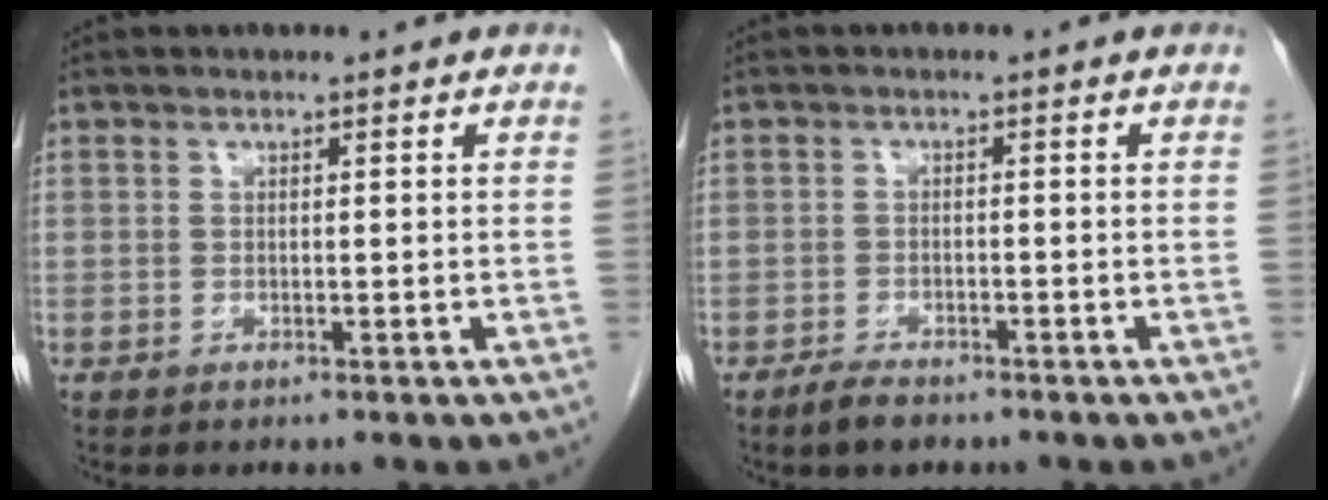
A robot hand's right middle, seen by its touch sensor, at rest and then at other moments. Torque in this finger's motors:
{"motor_torque": [0.39, -0.22, 0.00, 0.02]}